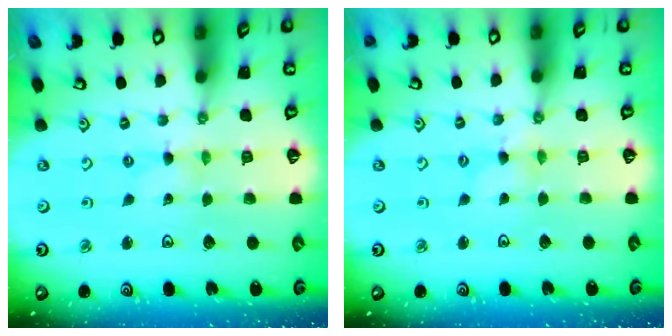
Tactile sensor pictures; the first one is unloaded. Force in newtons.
{"total": 1.3, "press": 1.3, "slide": 0.3}